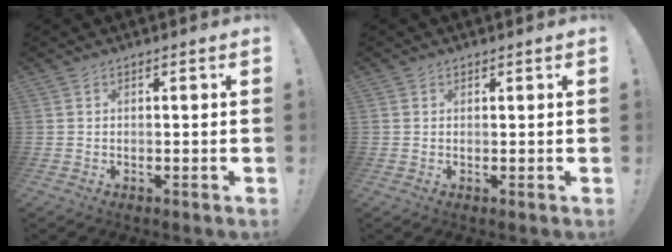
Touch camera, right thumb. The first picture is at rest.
{"total": 1.0, "force": [0.6, 0.8, 0.0], "torque": [-0.001, 0.001, 0.012]}